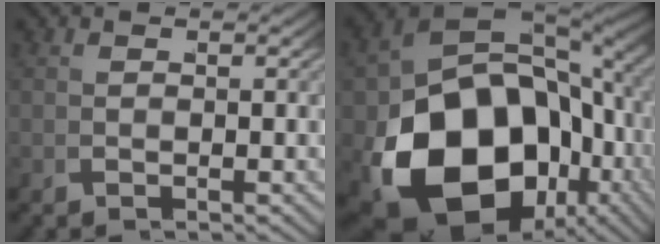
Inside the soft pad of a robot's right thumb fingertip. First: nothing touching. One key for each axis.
{"total": 23.6, "fx": -4.1, "fy": 15.7, "fz": 17.1, "tx": -0.343, "ty": -0.084, "tz": -0.017}